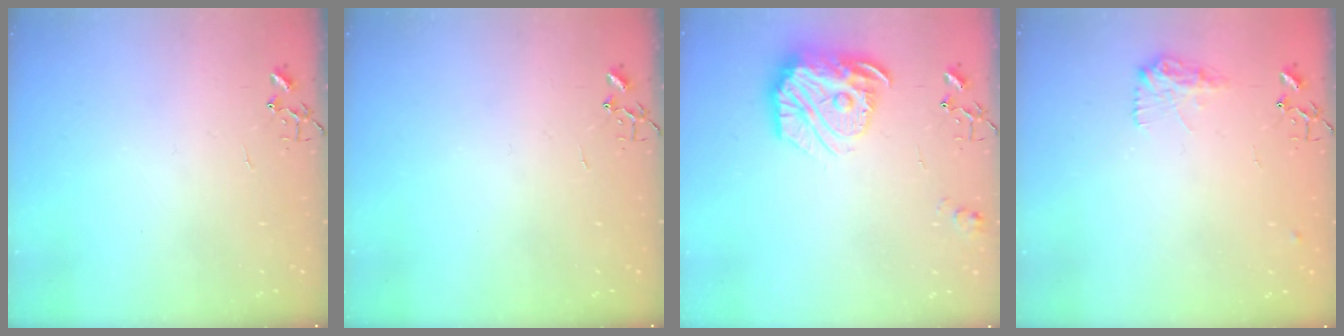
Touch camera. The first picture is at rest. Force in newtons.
{"total": 0.0}
{"total": 19.3, "press": 19.2, "slide": 1.9}
{"total": 10.2, "press": 10.2, "slide": 0.3}